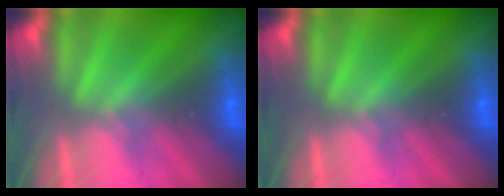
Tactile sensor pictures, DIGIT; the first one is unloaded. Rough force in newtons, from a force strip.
{"total": 0.0}